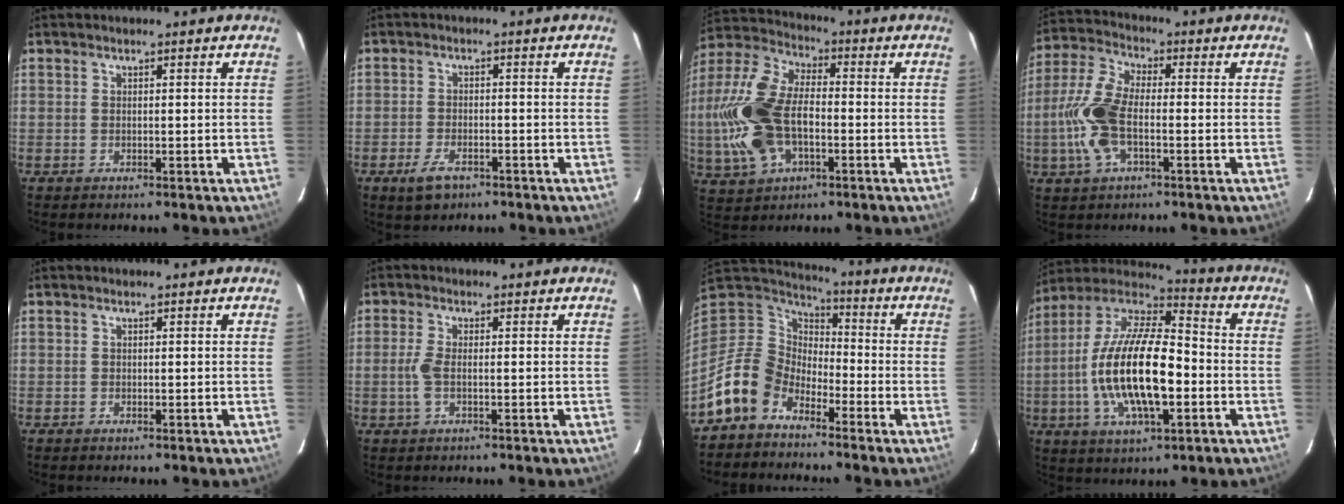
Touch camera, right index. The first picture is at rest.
{"total": 4.9, "force": [-3.1, 2.6, 2.8], "torque": [-0.070, -0.004, -0.052]}
{"total": 18.4, "force": [-3.0, 10.5, 14.8], "torque": [-0.340, 0.009, -0.053]}
{"total": 11.6, "force": [-2.4, 5.2, 10.1], "torque": [-0.231, 0.009, -0.054]}
{"total": 0.0}
{"total": 3.3, "force": [-0.7, 1.1, 3.1], "torque": [-0.072, 0.001, -0.016]}
{"total": 11.7, "force": [-8.2, 7.3, 3.9], "torque": [-0.098, 0.021, -0.163]}
{"total": 20.8, "force": [-3.8, 7.9, 18.9], "torque": [-0.371, -0.006, -0.076]}